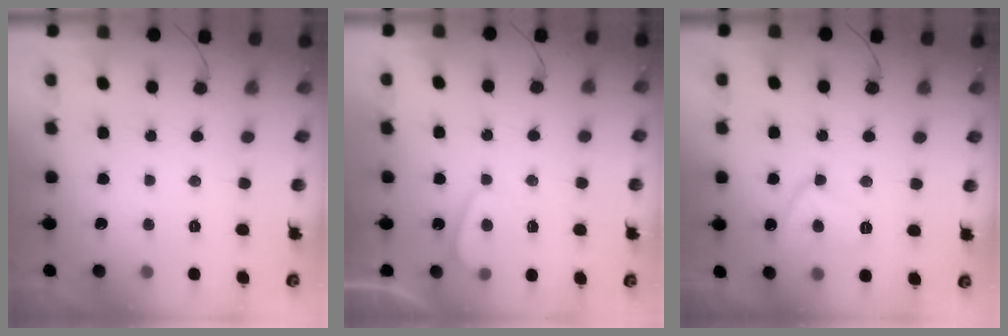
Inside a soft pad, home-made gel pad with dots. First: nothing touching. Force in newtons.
{"total": 1.2, "press": 1.1, "slide": 0.6}
{"total": 8.3, "press": 8.2, "slide": 0.8}